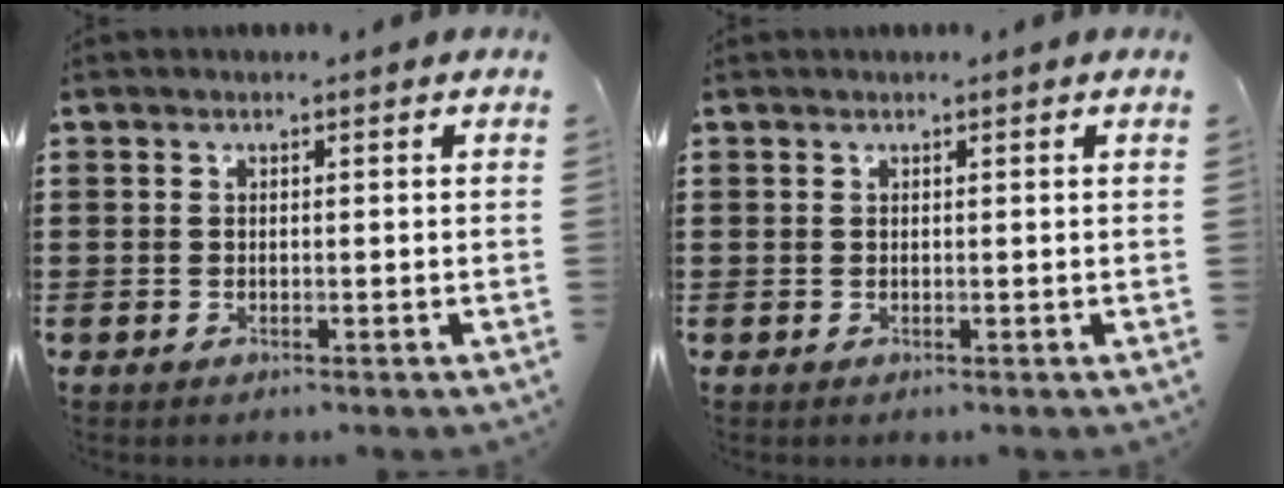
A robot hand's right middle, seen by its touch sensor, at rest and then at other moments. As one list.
[{"total": 0.0}]